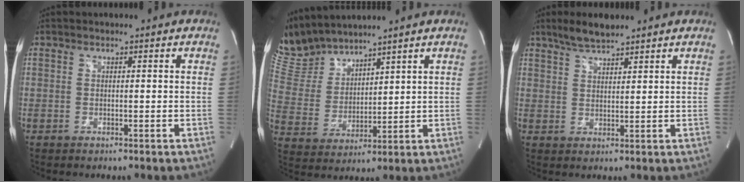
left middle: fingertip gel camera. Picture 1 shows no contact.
{"total": 9.9, "force": [9.7, 1.3, 1.8], "torque": [-0.066, 0.017, 0.216]}
{"total": 5.1, "force": [4.3, 1.0, 2.6], "torque": [-0.059, 0.009, 0.082]}